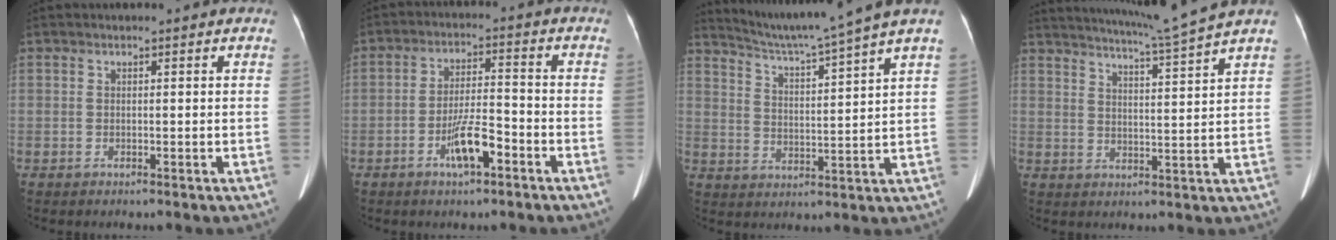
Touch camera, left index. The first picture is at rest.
{"total": 6.7, "force": [-3.5, 1.5, 5.5], "torque": [-0.112, 0.003, -0.059]}
{"total": 12.1, "force": [10.5, -2.7, 5.4], "torque": [-0.096, -0.015, 0.163]}
{"total": 10.6, "force": [9.4, -2.9, 3.9], "torque": [-0.072, -0.028, 0.141]}